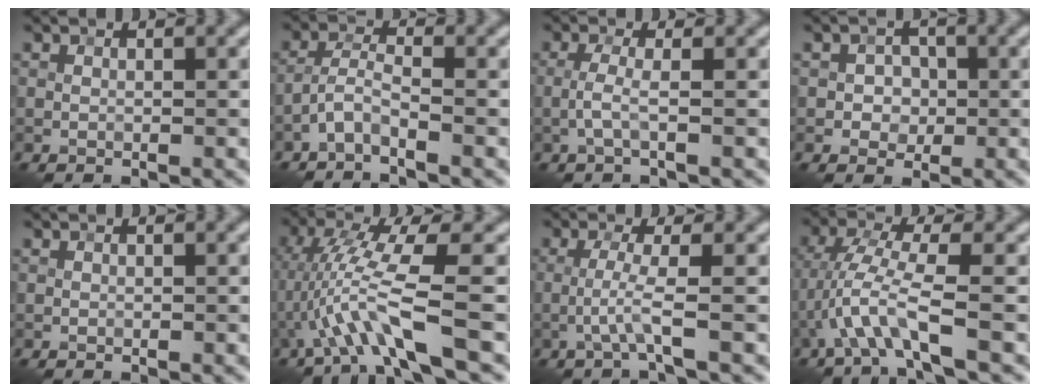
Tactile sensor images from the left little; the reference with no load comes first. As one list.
[{"total": 2.3, "force": [-1.7, 0.4, 1.5], "torque": [-0.035, 0.007, -0.042]}, {"total": 1.8, "force": [-0.5, 0.1, 1.7], "torque": [-0.037, 0.007, -0.014]}, {"total": 2.0, "force": [-0.1, 1.8, 0.9], "torque": [-0.001, -0.001, -0.008]}, {"total": 0.0}, {"total": 6.5, "force": [-2.1, 0.3, 6.2], "torque": [-0.133, 0.007, -0.034]}, {"total": 2.2, "force": [-0.8, -0.2, 2.1], "torque": [-0.045, 0.007, -0.020]}, {"total": 4.3, "force": [-1.8, 0.3, 3.9], "torque": [-0.083, 0.013, -0.036]}]